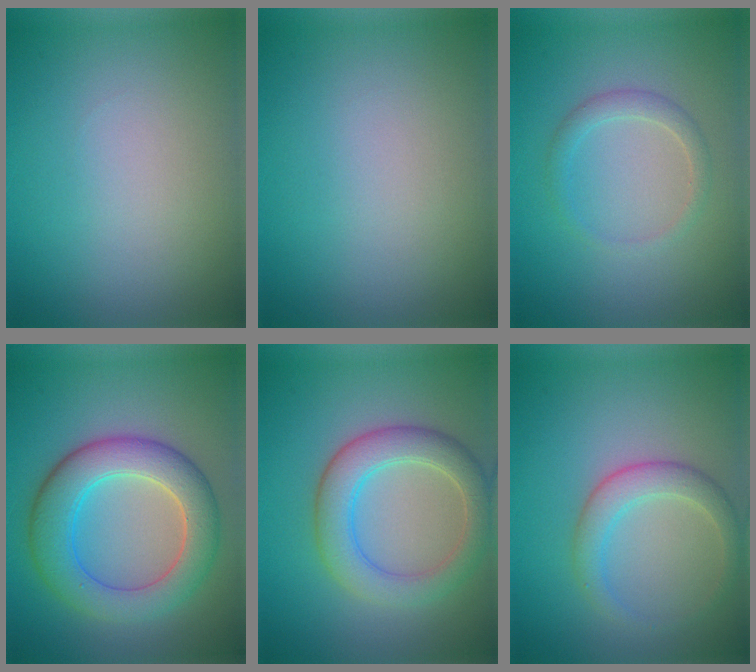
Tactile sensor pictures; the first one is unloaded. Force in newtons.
{"total": 0.0}
{"total": 1.7, "press": 1.7, "slide": 0.2}
{"total": 6.7, "press": 6.7, "slide": 0.1}
{"total": 5.0, "press": 4.9, "slide": 0.4}
{"total": 2.8, "press": 2.8, "slide": 0.0}